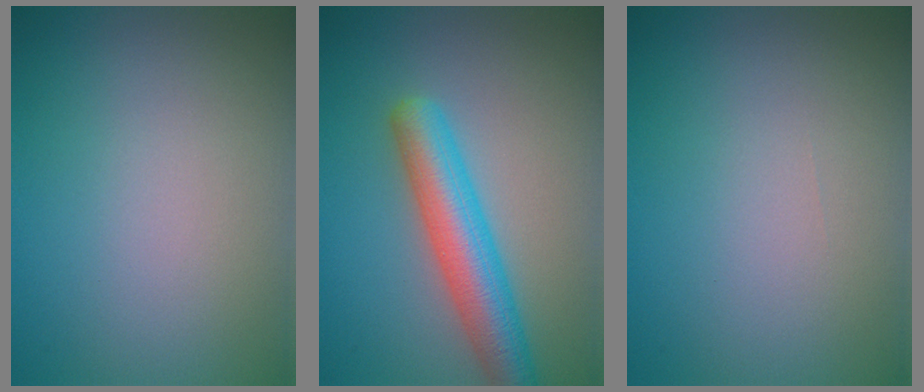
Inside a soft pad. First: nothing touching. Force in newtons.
{"total": 5.7, "press": 5.7, "slide": 0.3}
{"total": 0.0}